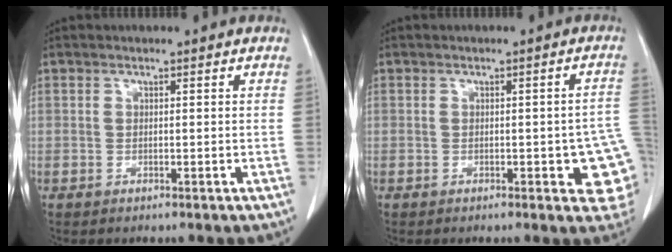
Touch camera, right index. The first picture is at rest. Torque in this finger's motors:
{"motor_torque": [0.22, -0.05, 0.11, 0.02]}